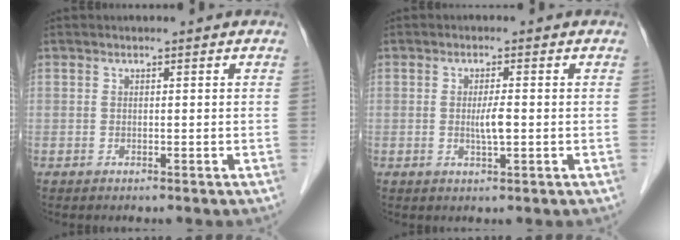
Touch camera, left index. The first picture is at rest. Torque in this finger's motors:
{"motor_torque": [0.06, 0.05, 0.06, 0.03]}